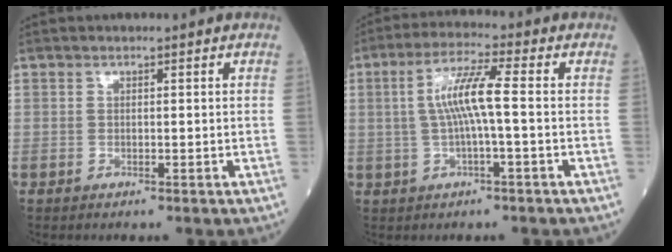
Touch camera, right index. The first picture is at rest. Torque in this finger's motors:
{"motor_torque": [1.04, -0.03, 0.60, 0.16]}